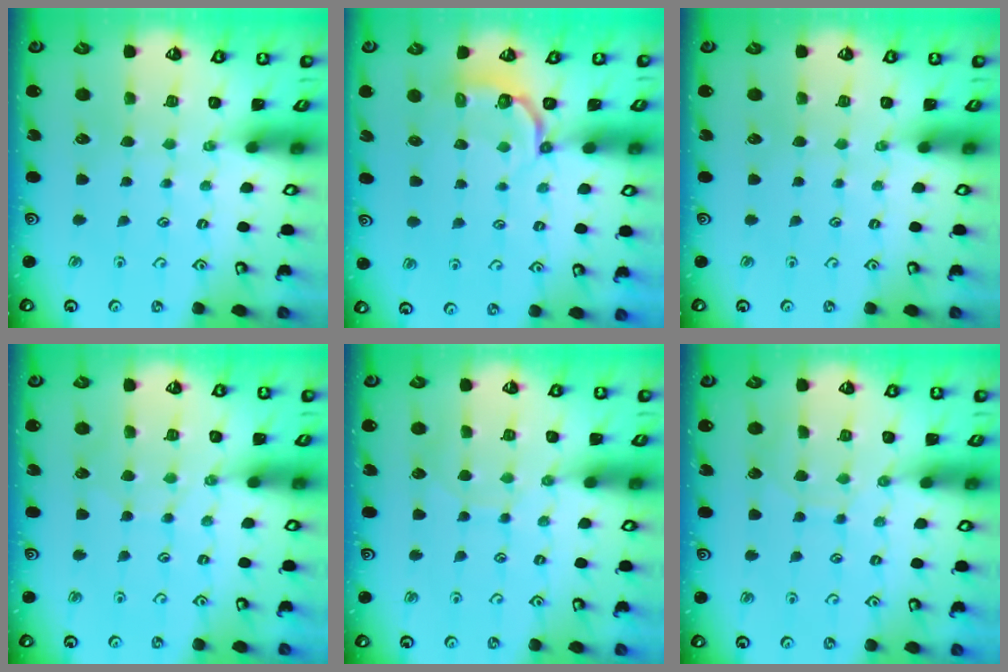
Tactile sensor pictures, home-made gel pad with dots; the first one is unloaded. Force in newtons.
{"total": 3.7, "press": 2.2, "slide": 3.0}
{"total": 0.0}
{"total": 4.7, "press": 4.7, "slide": 0.5}
{"total": 6.7, "press": 6.7, "slide": 0.2}
{"total": 5.3, "press": 5.2, "slide": 0.6}